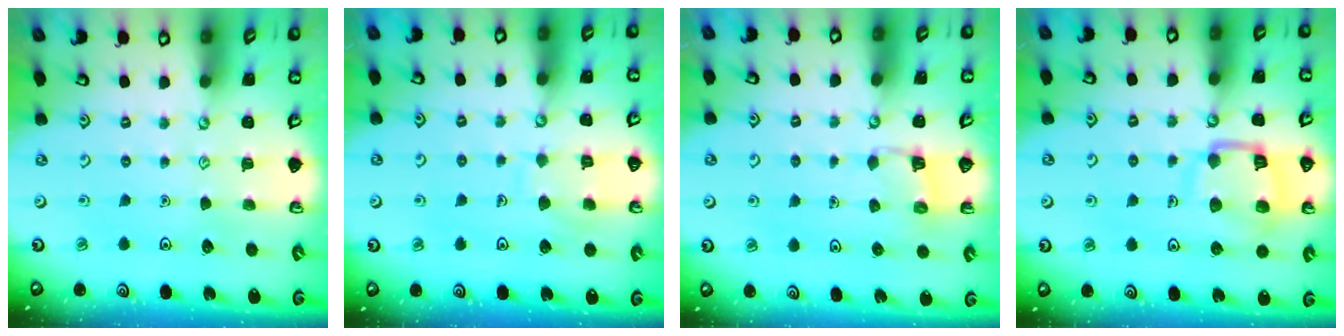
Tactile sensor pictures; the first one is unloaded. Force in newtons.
{"total": 7.2, "press": 7.1, "slide": 0.7}
{"total": 3.3, "press": 3.2, "slide": 0.6}
{"total": 12.5, "press": 12.5, "slide": 1.3}